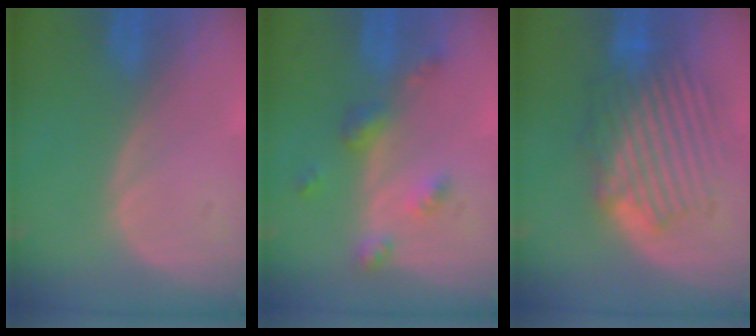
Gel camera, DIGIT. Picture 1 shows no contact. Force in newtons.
{"total": 4.8, "press": 4.3, "slide": 2.3}
{"total": 8.8, "press": 8.4, "slide": 2.6}